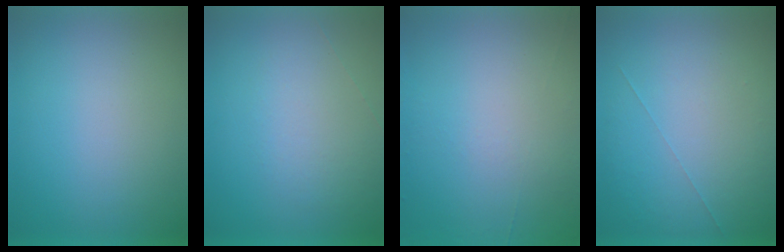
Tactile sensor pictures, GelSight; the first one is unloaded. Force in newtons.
{"total": 1.0}
{"total": 4.5}
{"total": 1.0}